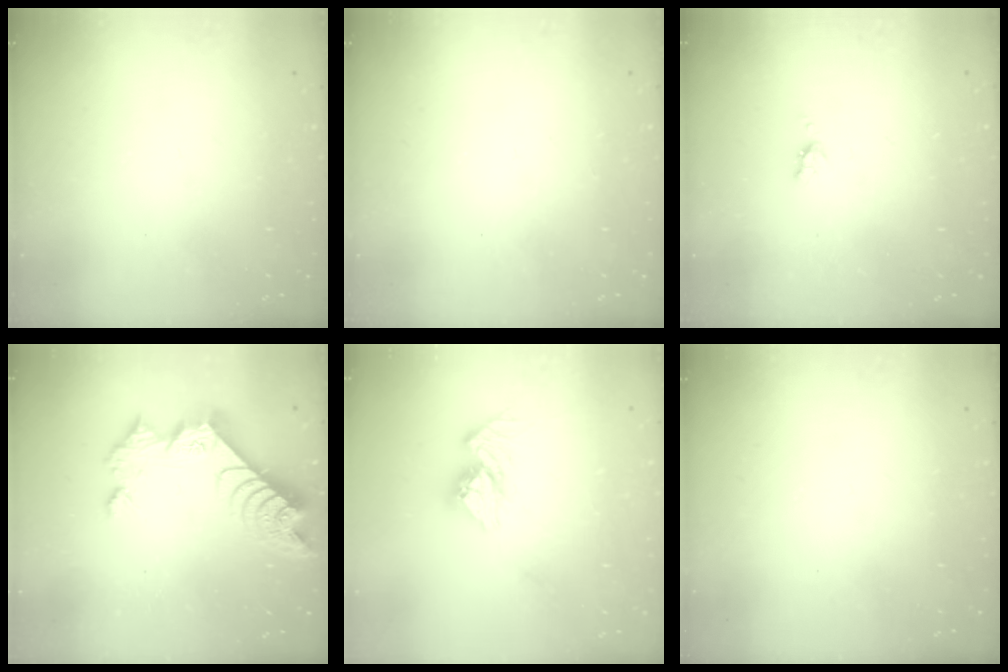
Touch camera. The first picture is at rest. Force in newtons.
{"total": 0.0}
{"total": 3.3, "press": 3.3, "slide": 0.6}
{"total": 10.0, "press": 10.0, "slide": 0.9}
{"total": 10.7, "press": 10.6, "slide": 0.9}
{"total": 0.0}